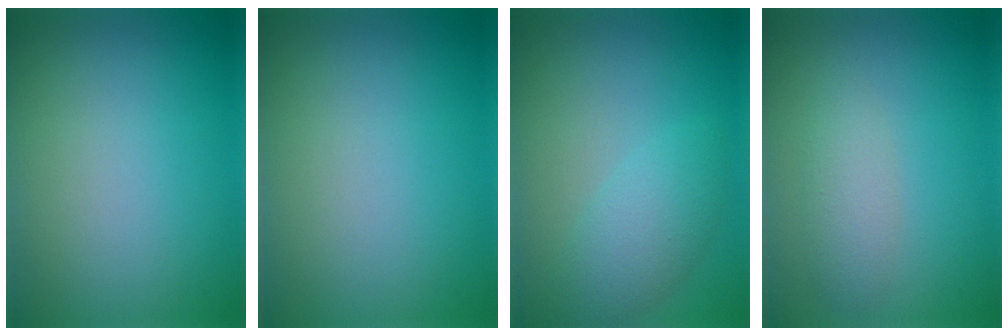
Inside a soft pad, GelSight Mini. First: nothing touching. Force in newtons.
{"total": 0.0}
{"total": 3.3, "press": 3.3, "slide": 0.1}
{"total": 2.1, "press": 2.1, "slide": 0.1}